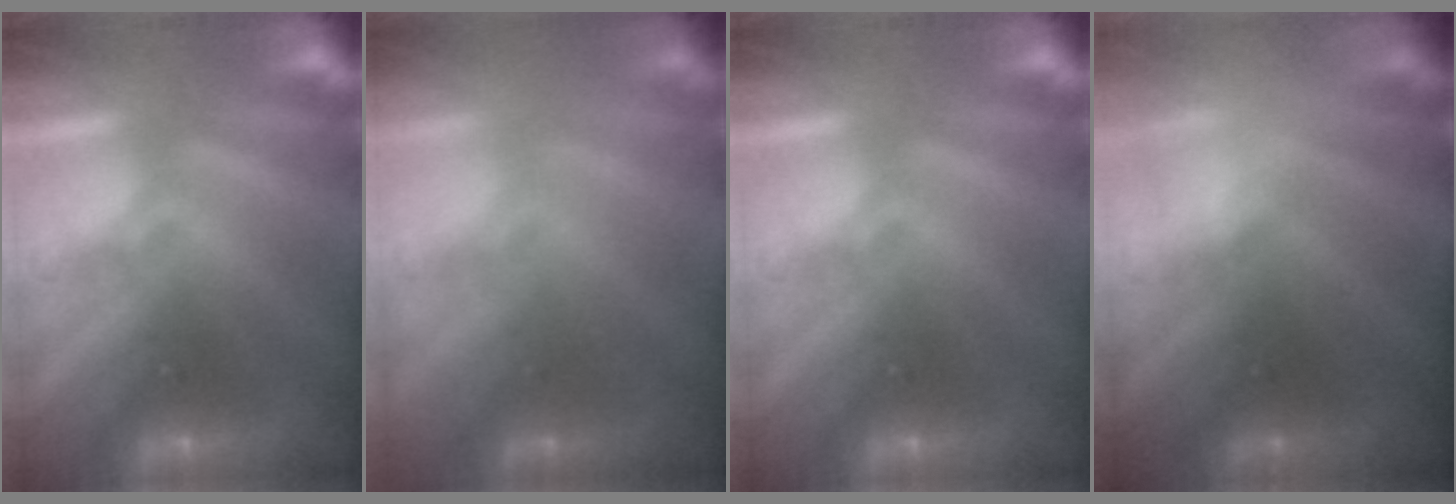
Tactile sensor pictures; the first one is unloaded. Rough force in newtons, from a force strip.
{"total": 1.8}
{"total": 0.0}
{"total": 2.4}